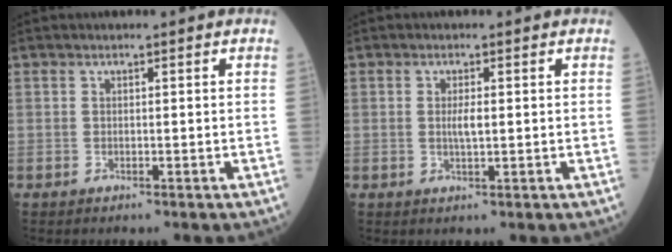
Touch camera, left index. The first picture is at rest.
{"total": 1.9, "force": [0.0, 0.3, 1.9], "torque": [-0.040, -0.005, 0.000]}